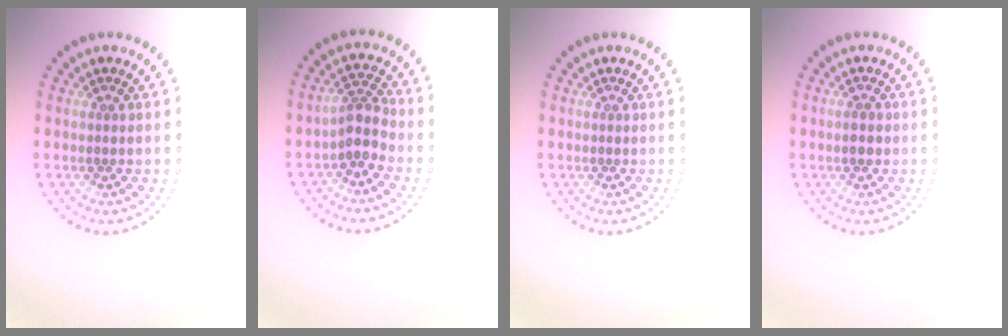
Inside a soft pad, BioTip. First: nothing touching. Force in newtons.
{"total": 2.5, "press": 2.0, "slide": 1.4}
{"total": 0.0}
{"total": 1.2, "press": 1.2, "slide": 0.2}